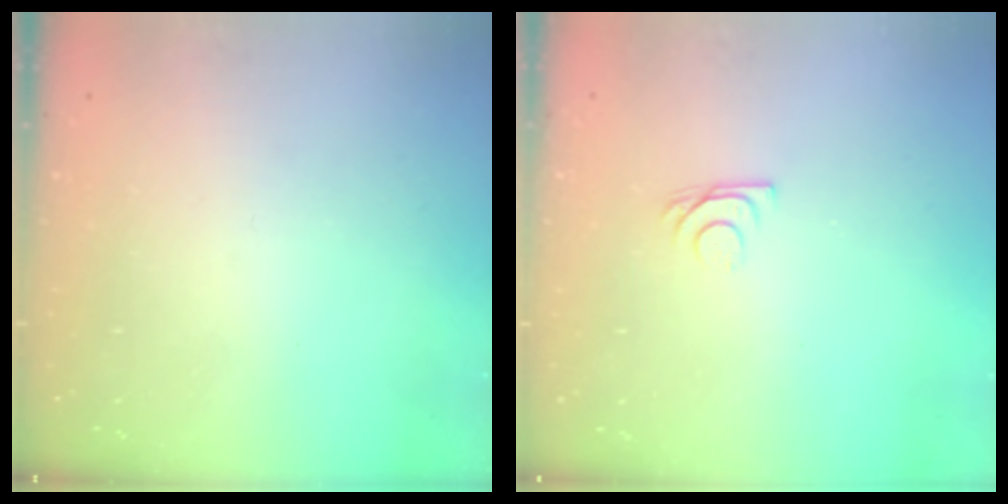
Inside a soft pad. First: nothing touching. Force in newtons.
{"total": 6.1, "press": 6.0, "slide": 0.8}